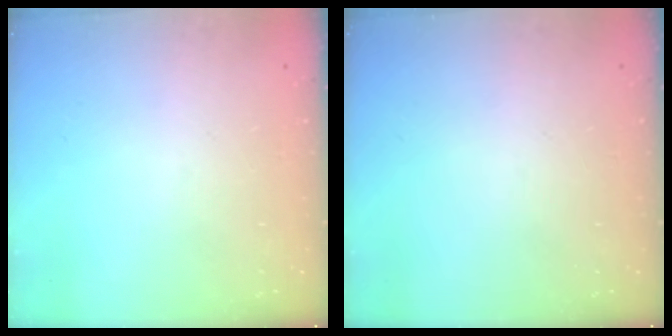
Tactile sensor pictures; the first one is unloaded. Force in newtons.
{"total": 0.0}